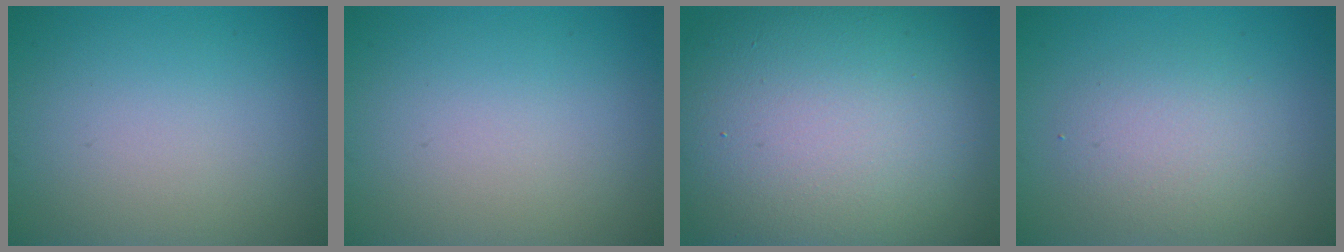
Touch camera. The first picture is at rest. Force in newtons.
{"total": 0.0}
{"total": 16.9, "press": 16.8, "slide": 1.6}
{"total": 3.2, "press": 3.2, "slide": 0.2}